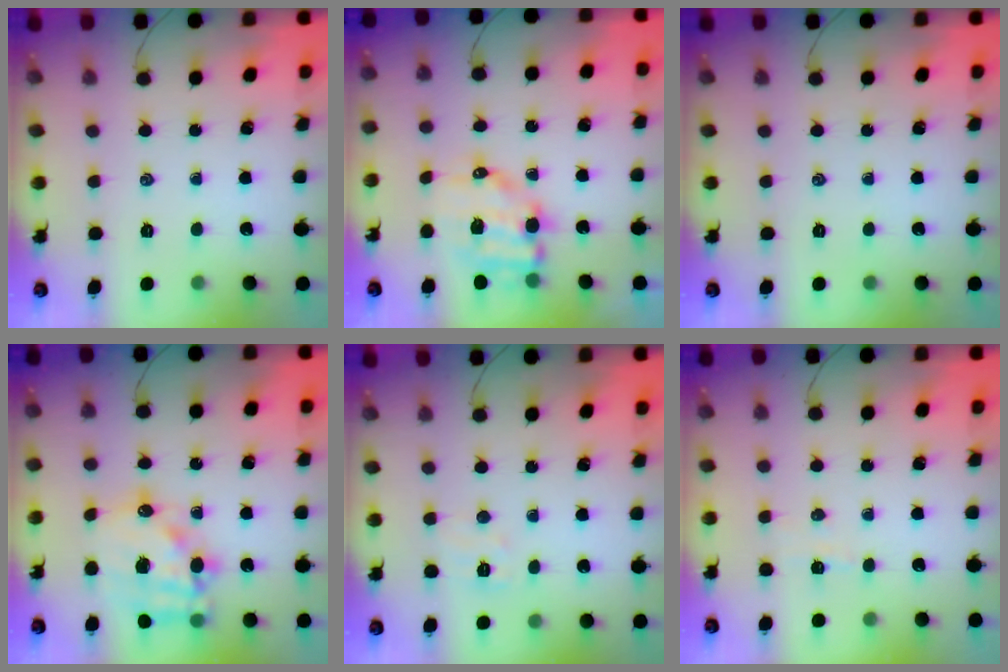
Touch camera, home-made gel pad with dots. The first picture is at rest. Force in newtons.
{"total": 9.7, "press": 9.6, "slide": 1.5}
{"total": 0.0}
{"total": 15.3, "press": 14.9, "slide": 3.2}
{"total": 4.6, "press": 4.5, "slide": 0.9}
{"total": 2.8, "press": 2.7, "slide": 0.7}